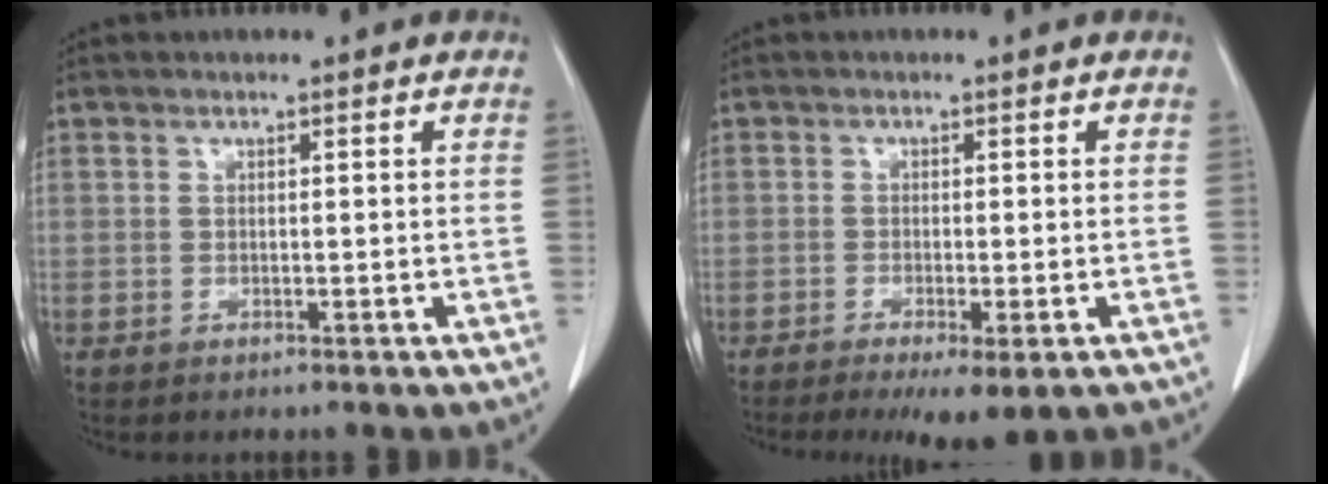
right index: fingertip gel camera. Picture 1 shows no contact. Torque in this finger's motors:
{"motor_torque": [1.20, -0.94, 0.44, 0.10]}